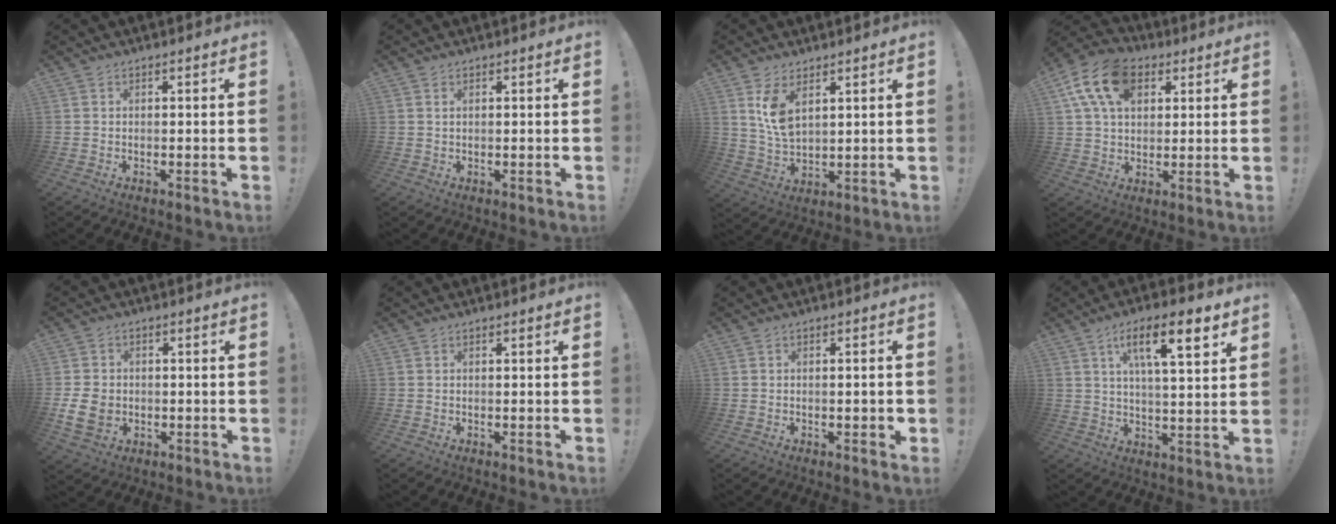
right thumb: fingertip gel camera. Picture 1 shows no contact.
{"total": 0.8, "force": [0.4, 0.3, 0.6], "torque": [-0.005, -0.003, 0.007]}
{"total": 8.2, "force": [4.7, 4.1, 5.3], "torque": [-0.091, -0.030, 0.084]}
{"total": 16.0, "force": [6.4, 10.8, 10.0], "torque": [-0.168, -0.012, 0.121]}
{"total": 8.5, "force": [-1.2, 6.7, 5.1], "torque": [-0.085, 0.004, -0.017]}
{"total": 0.0}
{"total": 1.9, "force": [-0.8, 0.5, 1.7], "torque": [-0.031, 0.008, -0.012]}
{"total": 13.8, "force": [6.2, 3.6, 11.8], "torque": [-0.190, -0.013, 0.093]}